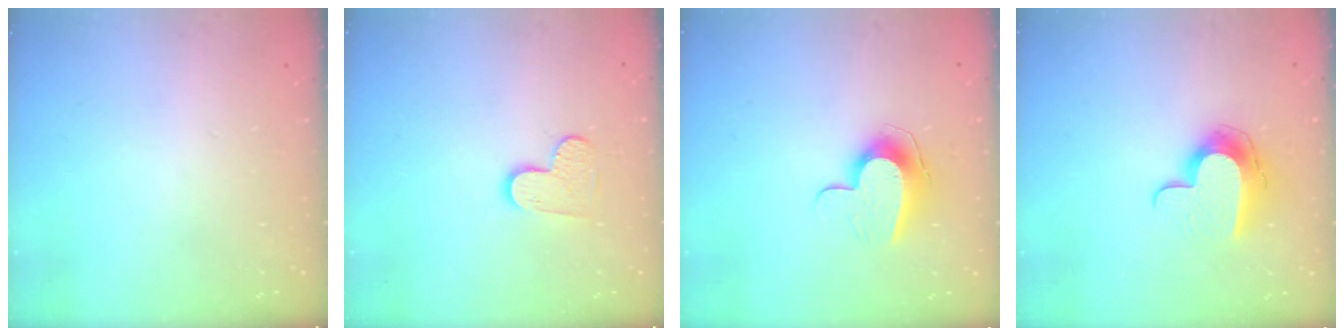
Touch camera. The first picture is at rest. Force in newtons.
{"total": 6.3, "press": 6.3, "slide": 0.1}
{"total": 9.6, "press": 9.6, "slide": 0.1}
{"total": 11.5, "press": 11.5, "slide": 0.7}